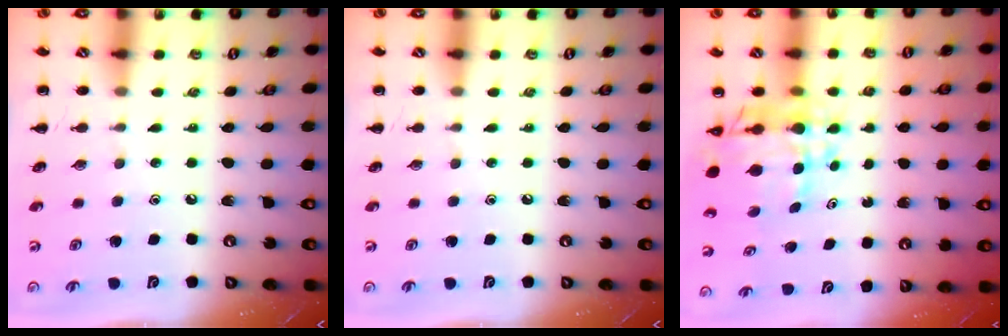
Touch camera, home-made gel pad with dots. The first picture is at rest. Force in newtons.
{"total": 0.0}
{"total": 9.2, "press": 8.6, "slide": 3.4}